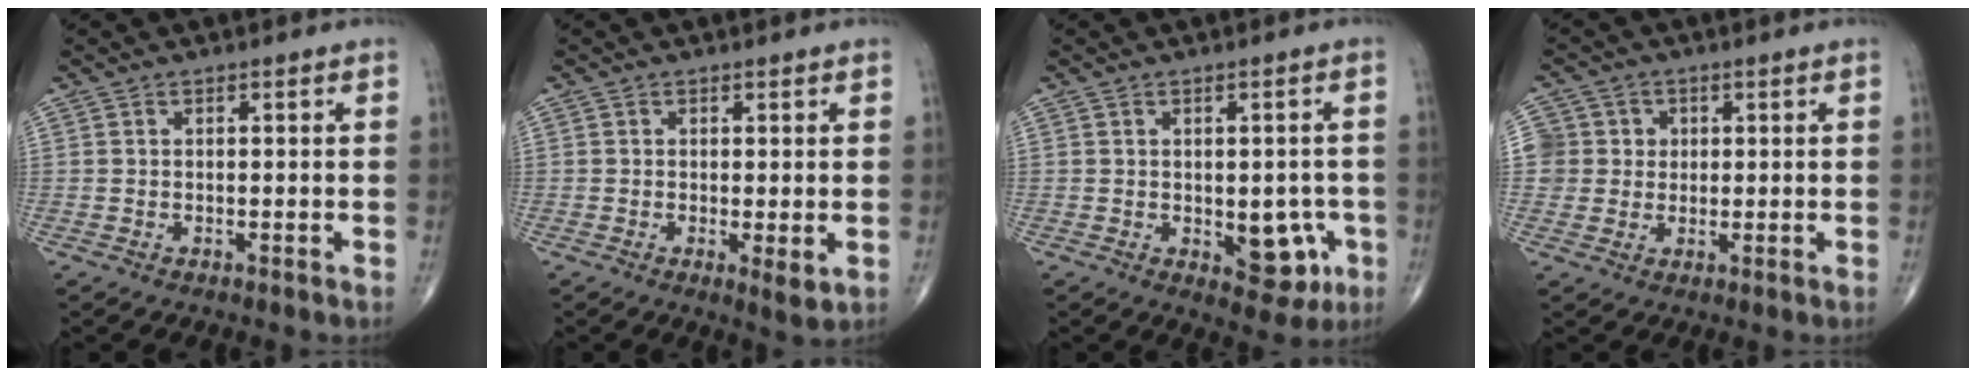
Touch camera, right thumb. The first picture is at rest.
{"total": 2.8, "force": [-0.3, 0.6, 2.7], "torque": [-0.041, -0.013, -0.006]}
{"total": 8.0, "force": [-2.0, 4.5, 6.3], "torque": [-0.039, 0.004, -0.014]}
{"total": 5.6, "force": [0.9, 5.5, 0.3], "torque": [0.032, 0.008, 0.011]}